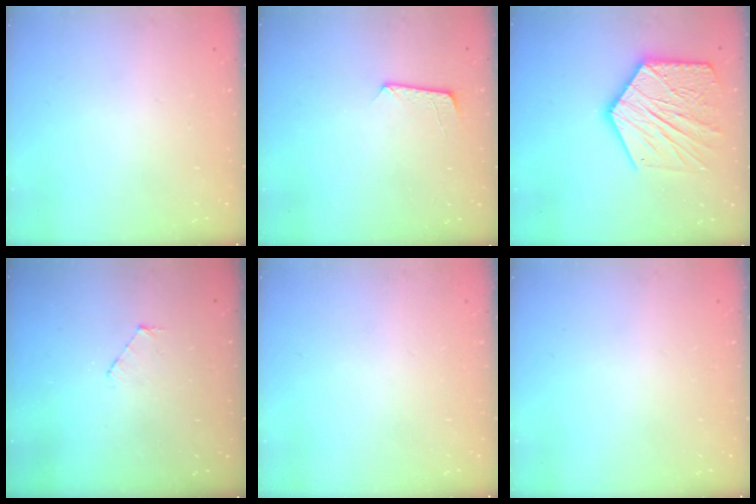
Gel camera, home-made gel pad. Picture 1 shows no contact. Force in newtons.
{"total": 8.3, "press": 8.3, "slide": 0.6}
{"total": 21.6, "press": 21.6, "slide": 1.6}
{"total": 3.8, "press": 3.8, "slide": 0.4}
{"total": 0.0}
{"total": 0.0}